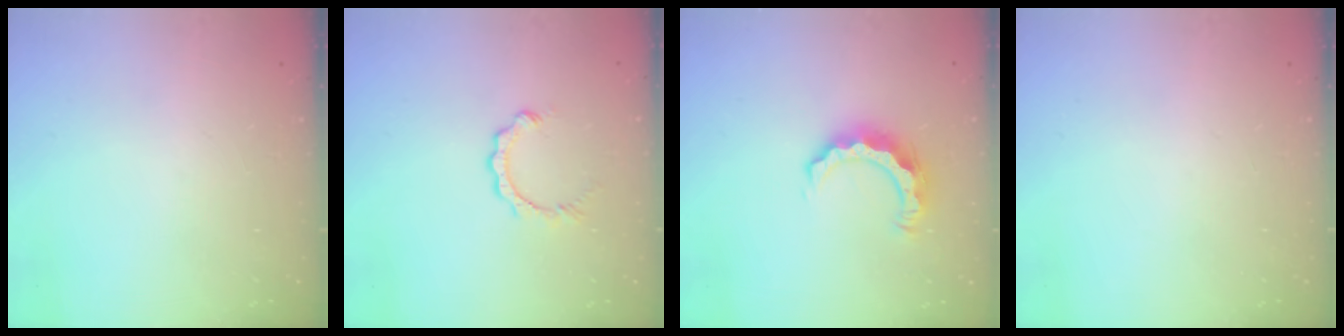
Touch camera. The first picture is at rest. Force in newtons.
{"total": 2.6, "press": 2.6, "slide": 0.3}
{"total": 8.4, "press": 8.3, "slide": 0.8}
{"total": 0.0}